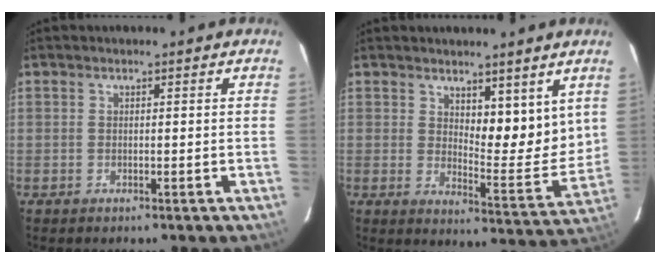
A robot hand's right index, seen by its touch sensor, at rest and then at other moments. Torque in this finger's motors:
{"motor_torque": [0.22, 0.21, 0.11, 0.05]}